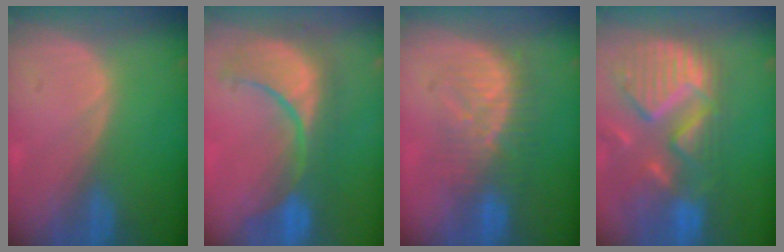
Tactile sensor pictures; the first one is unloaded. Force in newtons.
{"total": 10.7, "press": 10.1, "slide": 3.7}
{"total": 8.1, "press": 7.9, "slide": 1.6}
{"total": 13.5, "press": 11.4, "slide": 7.2}